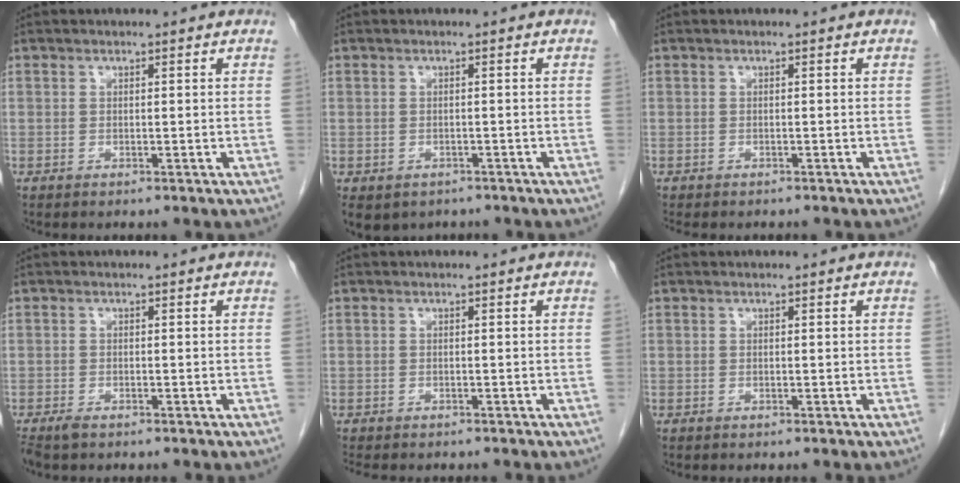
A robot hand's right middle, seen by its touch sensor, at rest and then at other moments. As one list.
[{"total": 5.4, "force": [-3.7, 3.7, 1.2], "torque": [-0.019, 0.003, -0.047]}, {"total": 3.3, "force": [-2.9, 1.1, 1.2], "torque": [-0.016, -0.006, -0.036]}, {"total": 2.6, "force": [-2.0, 1.0, 1.4], "torque": [-0.031, -0.007, -0.032]}, {"total": 5.1, "force": [-4.4, 1.6, 1.9], "torque": [-0.028, -0.007, -0.060]}, {"total": 0.0}]